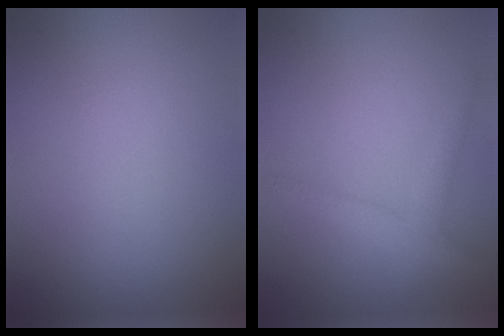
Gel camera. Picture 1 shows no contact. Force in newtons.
{"total": 2.4, "press": 2.4, "slide": 0.2}